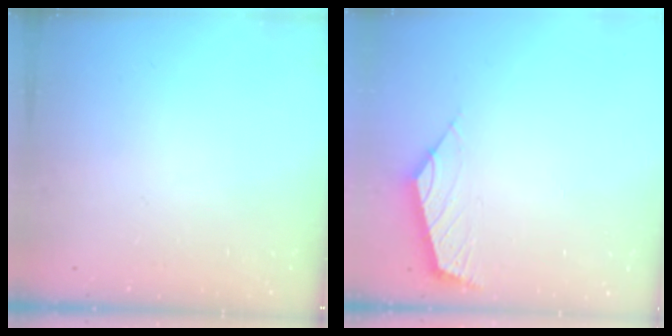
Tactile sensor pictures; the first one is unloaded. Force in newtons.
{"total": 2.4, "press": 2.3, "slide": 0.6}